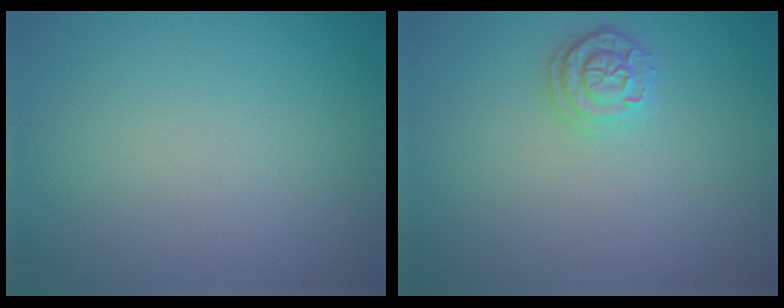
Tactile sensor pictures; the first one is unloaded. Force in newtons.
{"total": 1.9, "press": 1.9, "slide": 0.3}